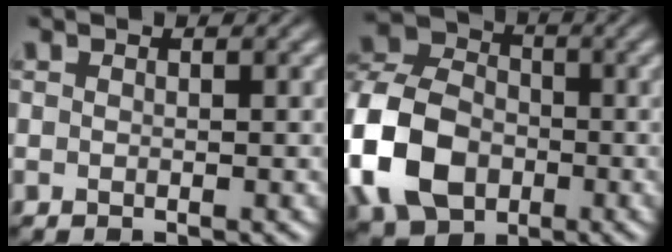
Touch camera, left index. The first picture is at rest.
{"total": 11.1, "force": [-3.0, 8.3, 6.7], "torque": [-0.152, -0.003, -0.075]}